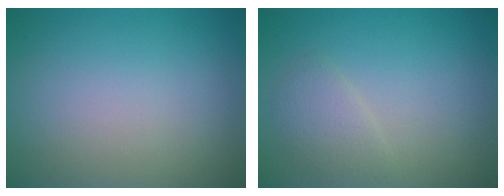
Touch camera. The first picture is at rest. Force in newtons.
{"total": 1.8, "press": 1.8, "slide": 0.2}